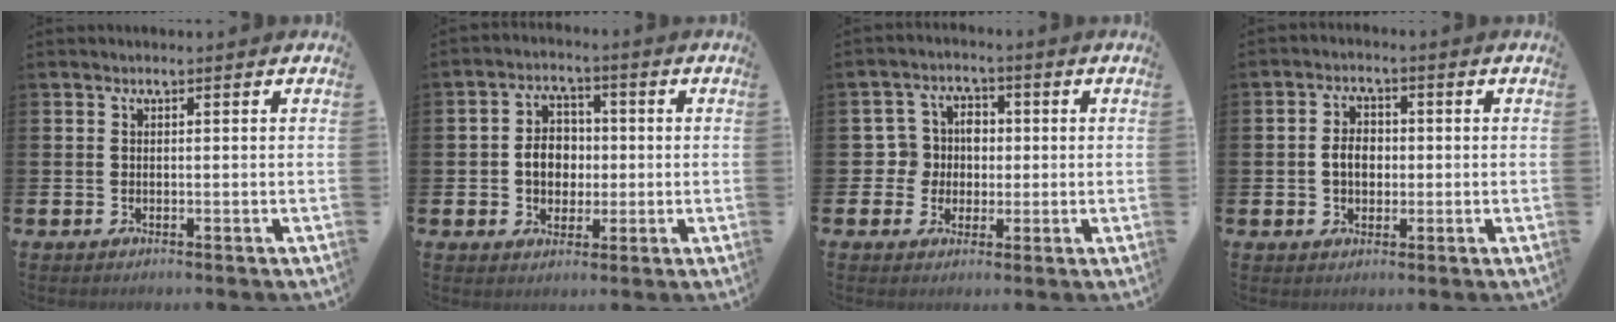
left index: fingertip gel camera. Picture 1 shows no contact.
{"total": 5.0, "force": [-0.2, 4.2, 2.7], "torque": [-0.040, 0.005, -0.013]}
{"total": 5.0, "force": [0.4, 4.8, 1.3], "torque": [-0.039, 0.014, 0.004]}
{"total": 3.6, "force": [-0.2, 2.7, 2.4], "torque": [-0.026, 0.002, -0.012]}